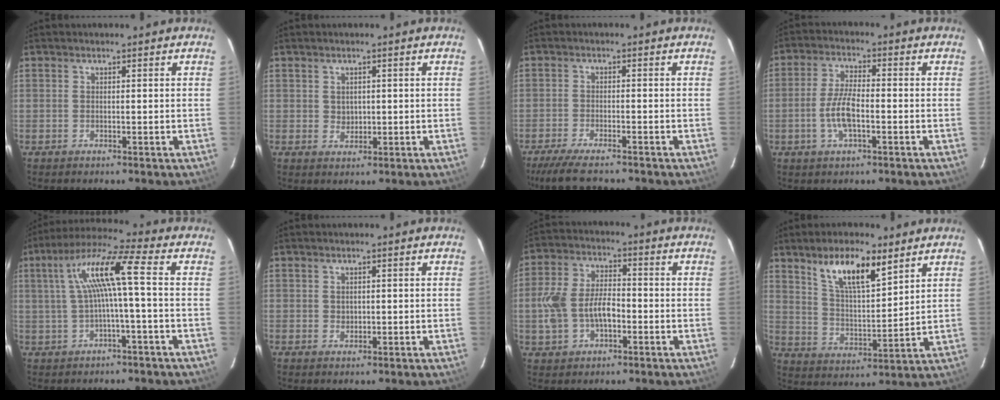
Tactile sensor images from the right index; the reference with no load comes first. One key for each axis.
{"total": 2.0, "fx": 0.5, "fy": 1.8, "fz": 0.5, "tx": -0.003, "ty": 0.002, "tz": 0.014}
{"total": 8.9, "fx": -7.7, "fy": 1.4, "fz": 4.2, "tx": -0.103, "ty": -0.026, "tz": -0.133}
{"total": 6.7, "fx": -2.0, "fy": 2.1, "fz": 6.1, "tx": -0.128, "ty": 0.002, "tz": -0.040}
{"total": 9.7, "fx": 0.5, "fy": 0.3, "fz": 9.7, "tx": -0.191, "ty": 0.020, "tz": 0.015}
{"total": 1.2, "fx": 0.3, "fy": 1.1, "fz": 0.1, "tx": 0.002, "ty": 0.002, "tz": 0.008}
{"total": 10.6, "fx": -2.3, "fy": 6.5, "fz": 8.0, "tx": -0.173, "ty": 0.014, "tz": -0.036}
{"total": 12.1, "fx": 7.7, "fy": 4.0, "fz": 8.4, "tx": -0.143, "ty": 0.001, "tz": 0.144}